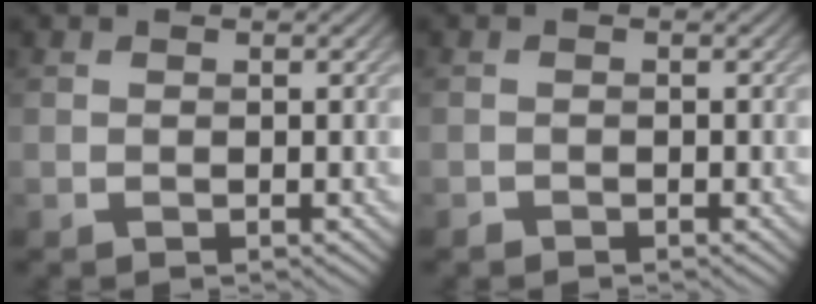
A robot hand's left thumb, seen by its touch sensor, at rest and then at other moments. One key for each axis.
{"total": 0.6, "fx": -0.6, "fy": 0.2, "fz": 0.0, "tx": 0.000, "ty": -0.002, "tz": -0.011}